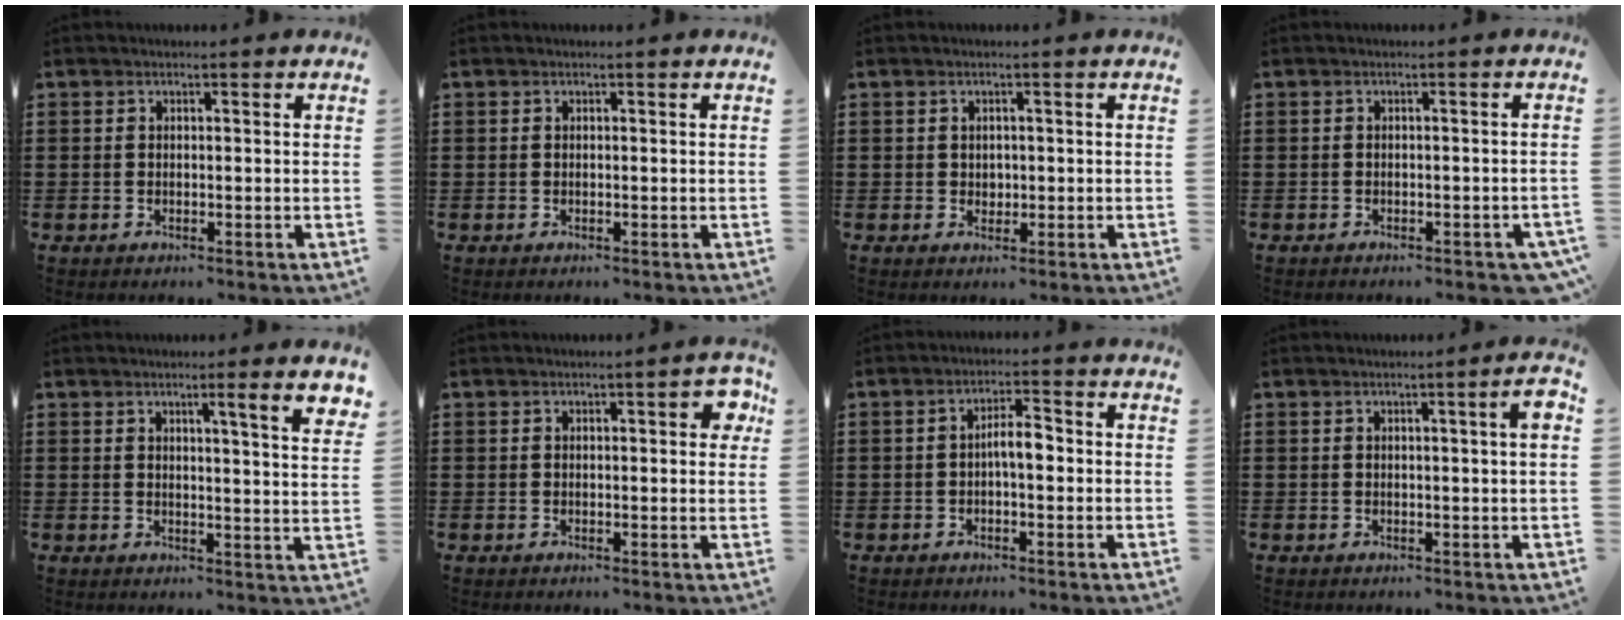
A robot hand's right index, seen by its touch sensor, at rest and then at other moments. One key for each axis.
{"total": 0.0}
{"total": 1.2, "fx": 0.4, "fy": 1.1, "fz": 0.3, "tx": -0.009, "ty": 0.005, "tz": 0.008}
{"total": 1.1, "fx": -1.0, "fy": 0.1, "fz": 0.5, "tx": -0.012, "ty": -0.002, "tz": -0.019}
{"total": 5.0, "fx": 2.8, "fy": -0.3, "fz": 4.1, "tx": -0.061, "ty": -0.015, "tz": 0.040}
{"total": 3.4, "fx": 1.0, "fy": 0.9, "fz": 3.1, "tx": -0.045, "ty": 0.001, "tz": 0.011}
{"total": 3.5, "fx": -0.4, "fy": 1.0, "fz": 3.4, "tx": -0.061, "ty": 0.007, "tz": -0.009}
{"total": 2.8, "fx": 0.6, "fy": -0.1, "fz": 2.7, "tx": -0.050, "ty": -0.001, "tz": 0.010}